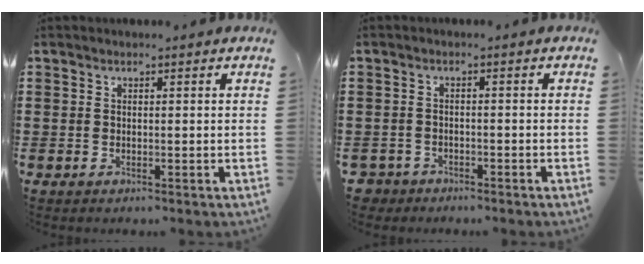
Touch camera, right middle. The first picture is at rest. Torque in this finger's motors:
{"motor_torque": [-0.43, 0.10, 0.03, -0.03]}